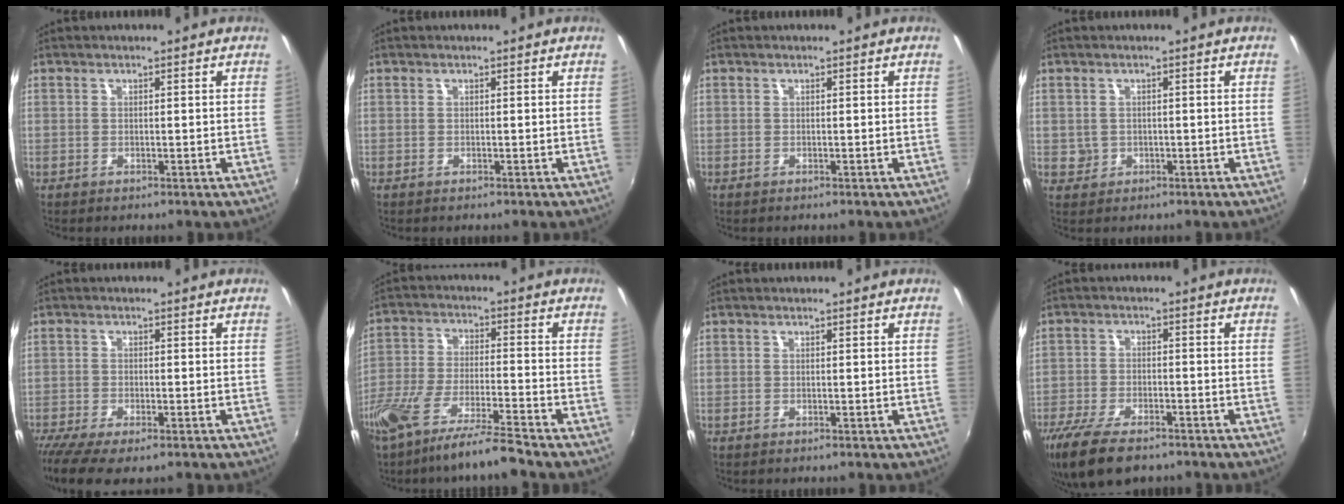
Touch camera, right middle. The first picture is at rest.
{"total": 0.0}
{"total": 0.0}
{"total": 2.1, "force": [-0.1, 2.0, 0.3], "torque": [-0.003, 0.000, 0.001]}
{"total": 7.7, "force": [-5.5, 2.1, 5.0], "torque": [-0.119, -0.037, -0.096]}
{"total": 12.6, "force": [-10.1, 0.2, 7.6], "torque": [-0.153, -0.029, -0.182]}
{"total": 0.0}
{"total": 12.7, "force": [-9.5, 4.6, 7.1], "torque": [-0.170, -0.037, -0.168]}